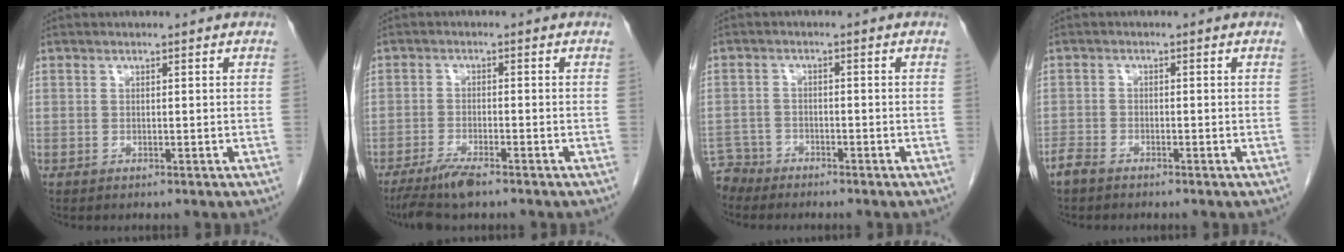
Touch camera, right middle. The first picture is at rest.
{"total": 5.4, "force": [-4.2, 0.6, 3.4], "torque": [-0.066, -0.014, -0.076]}
{"total": 3.9, "force": [-3.6, 1.2, -0.9], "torque": [0.019, -0.005, -0.069]}
{"total": 2.6, "force": [-2.2, 0.8, 1.0], "torque": [-0.024, -0.002, -0.039]}